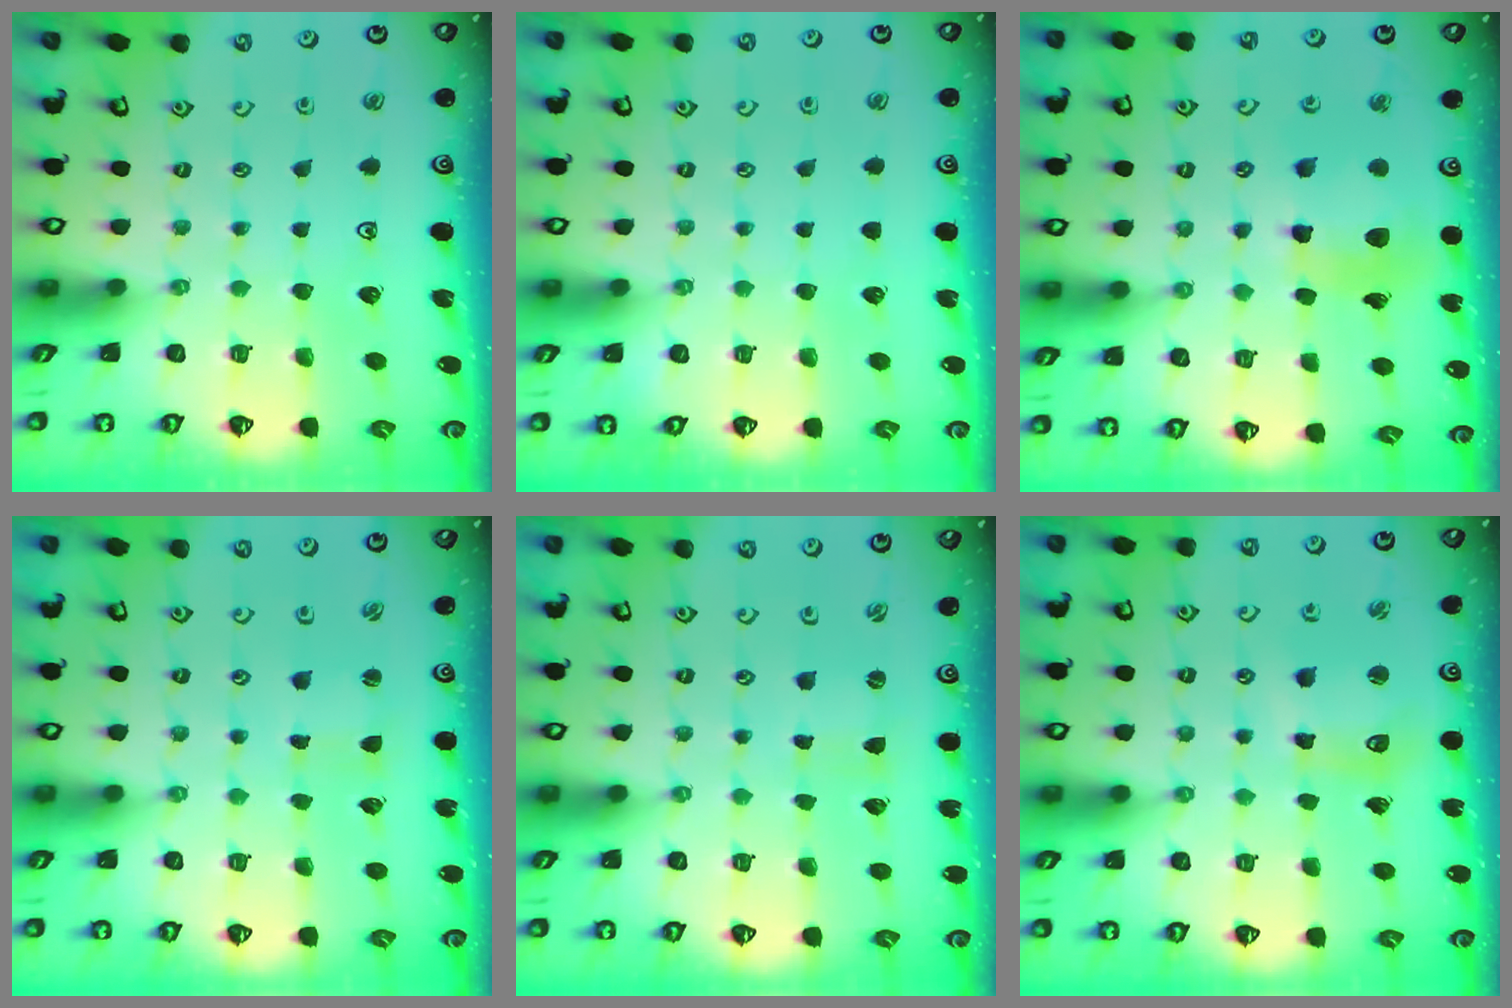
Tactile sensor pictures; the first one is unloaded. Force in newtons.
{"total": 0.0}
{"total": 11.6, "press": 11.5, "slide": 1.4}
{"total": 0.7, "press": 0.7, "slide": 0.0}
{"total": 0.0}
{"total": 9.3, "press": 9.2, "slide": 1.7}